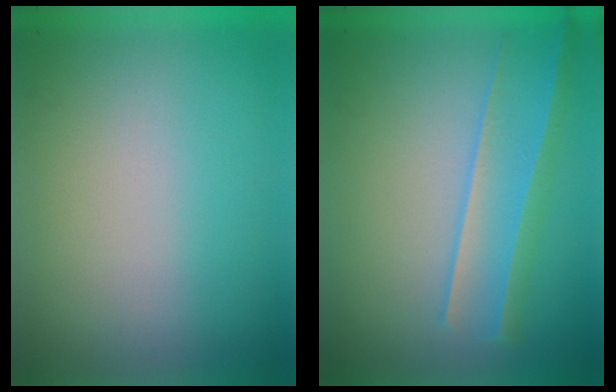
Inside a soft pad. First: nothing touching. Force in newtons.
{"total": 2.2}